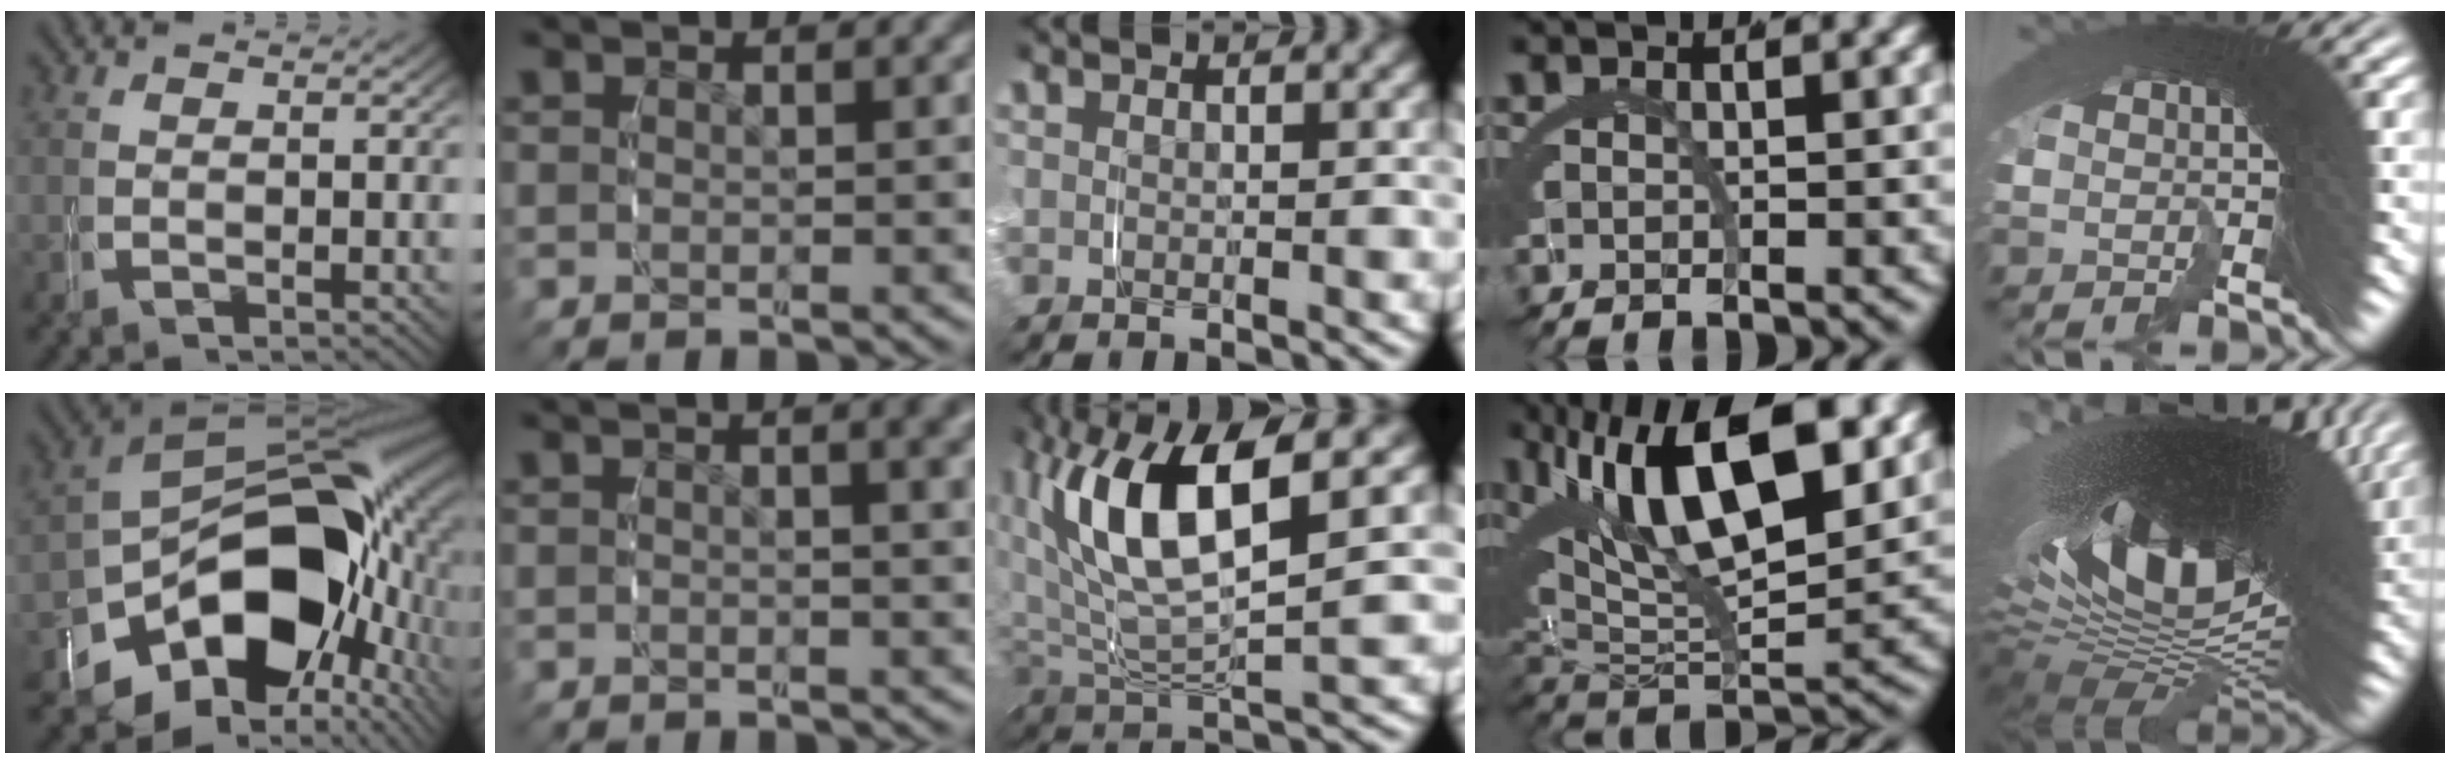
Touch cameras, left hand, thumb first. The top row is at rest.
{"thumb": {"total": 21.5, "force": [-1.6, 13.9, 16.3], "torque": [-0.237, -0.029, -0.024]}, "index": {"total": 2.1, "force": [0.7, 0.2, 2.0], "torque": [-0.023, 0.002, 0.007]}, "middle": {"total": 8.7, "force": [1.6, 4.0, 7.5], "torque": [-0.159, 0.002, 0.025]}, "ring": {"total": 13.8, "force": [4.9, 6.6, 11.1], "torque": [-0.186, 0.026, 0.079]}, "little": {"total": 28.1, "force": [2.0, 10.9, 25.8], "torque": [-0.405, -0.038, 0.056]}}